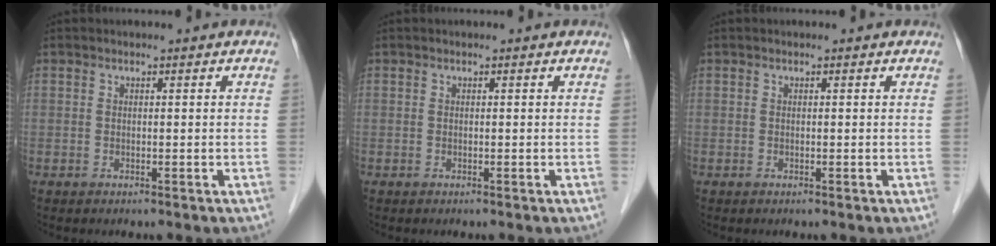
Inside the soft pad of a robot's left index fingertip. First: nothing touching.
{"total": 0.0}
{"total": 0.0}